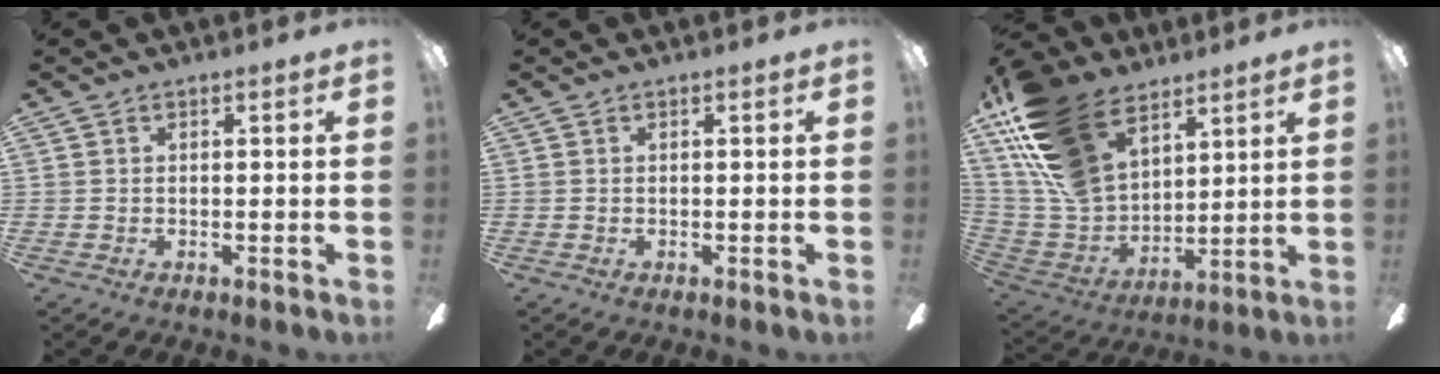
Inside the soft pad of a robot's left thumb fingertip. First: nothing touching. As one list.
[{"total": 0.0}, {"total": 22.1, "force": [13.1, 12.6, 12.5], "torque": [-0.284, -0.059, 0.247]}]